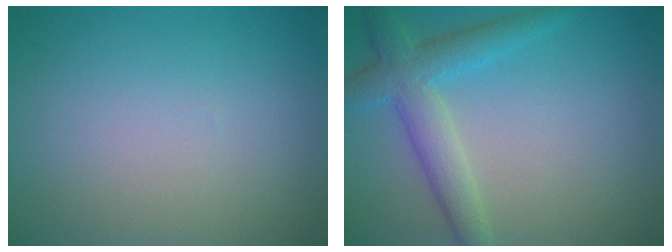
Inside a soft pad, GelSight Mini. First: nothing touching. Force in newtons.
{"total": 4.4, "press": 4.4, "slide": 0.2}